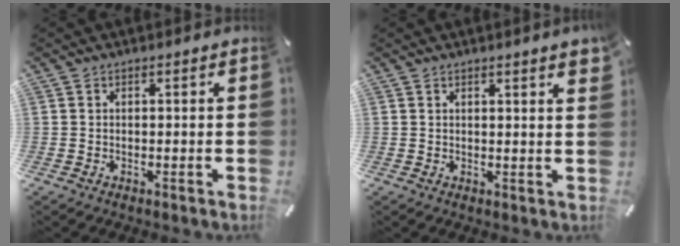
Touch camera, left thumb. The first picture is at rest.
{"total": 2.3, "force": [1.4, 0.0, 1.9], "torque": [-0.037, -0.001, 0.024]}